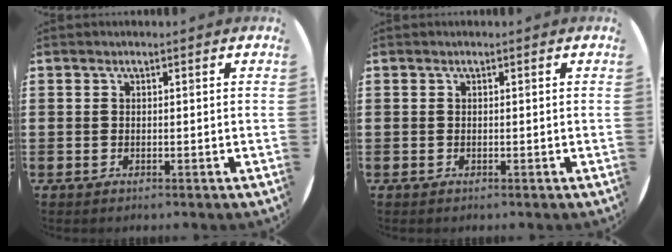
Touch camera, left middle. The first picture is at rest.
{"total": 0.0}